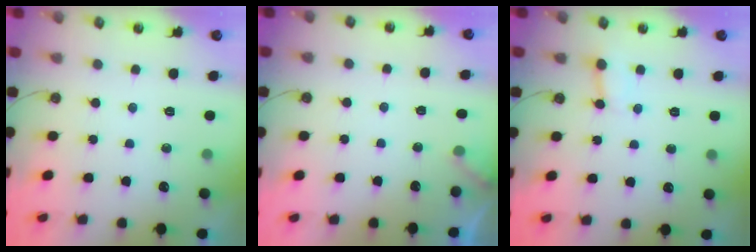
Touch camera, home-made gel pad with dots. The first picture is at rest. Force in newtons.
{"total": 3.4, "press": 3.4, "slide": 0.1}
{"total": 2.7, "press": 2.7, "slide": 0.4}